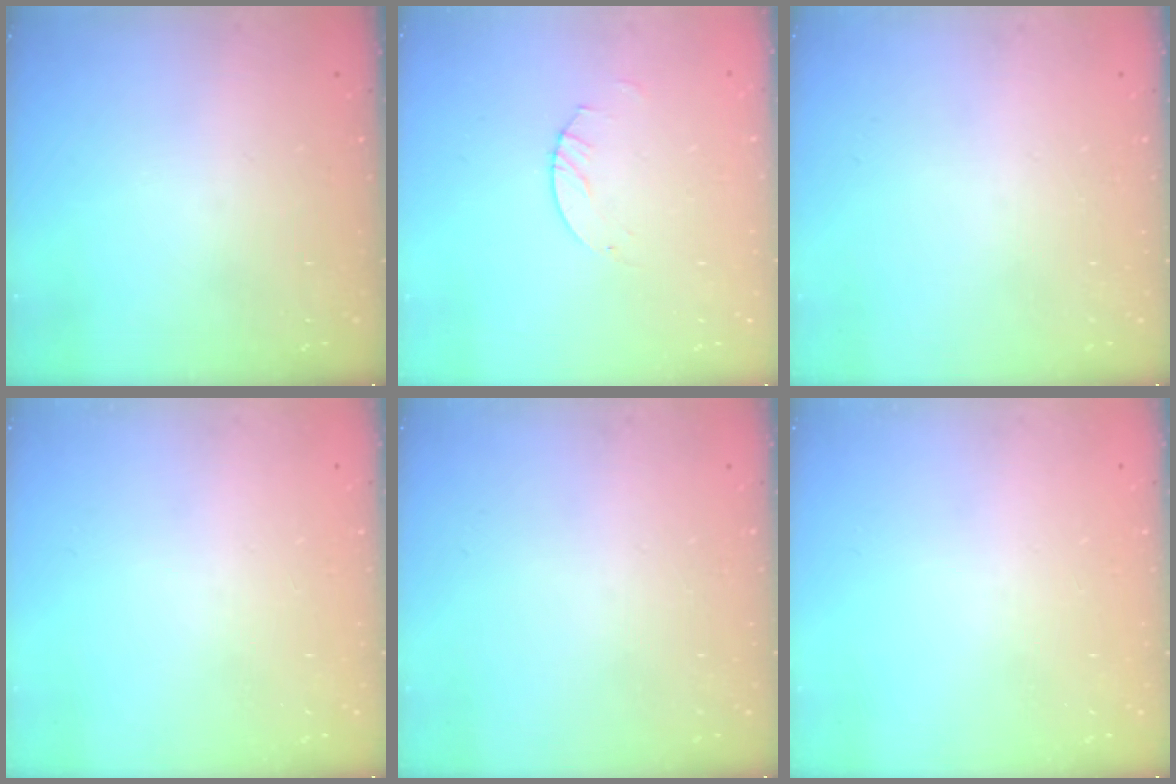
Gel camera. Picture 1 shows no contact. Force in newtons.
{"total": 2.0, "press": 2.0, "slide": 0.2}
{"total": 0.0}
{"total": 0.0}
{"total": 0.0}
{"total": 0.0}